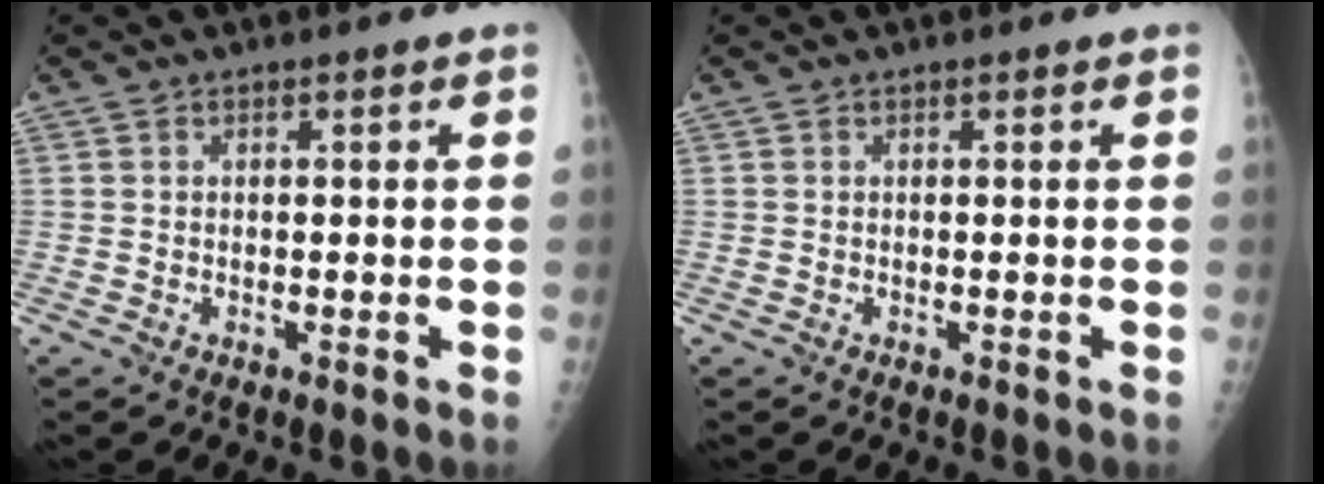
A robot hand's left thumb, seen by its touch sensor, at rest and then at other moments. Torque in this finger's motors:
{"motor_torque": [0.00, 0.00, 0.00, 0.00, 0.00]}